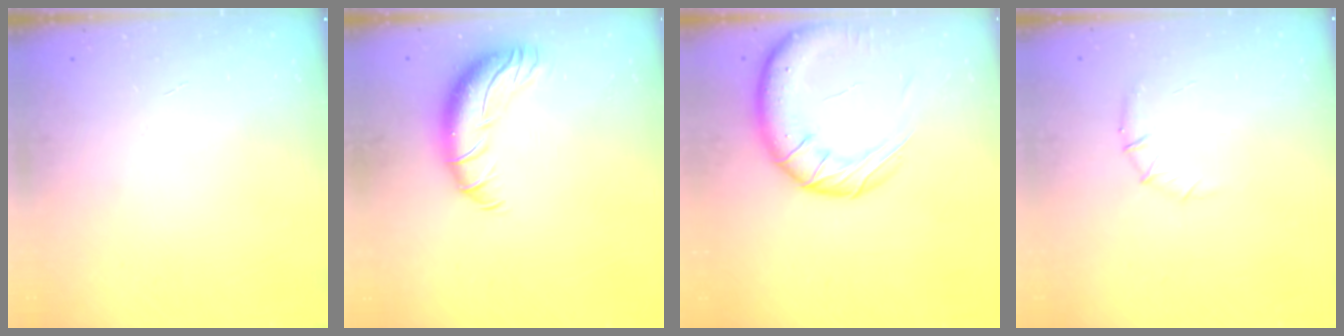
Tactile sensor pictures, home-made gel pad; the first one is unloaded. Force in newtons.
{"total": 12.0, "press": 11.7, "slide": 2.5}
{"total": 14.8, "press": 14.6, "slide": 2.5}
{"total": 6.2, "press": 6.0, "slide": 1.8}